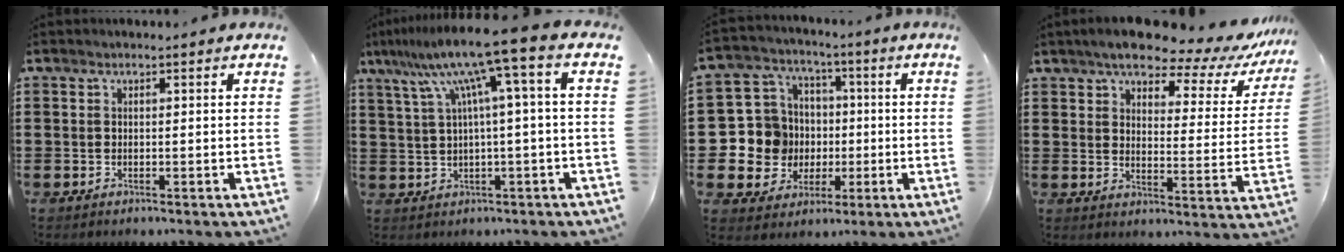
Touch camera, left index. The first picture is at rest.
{"total": 8.5, "force": [3.3, -1.1, 7.8], "torque": [-0.166, -0.029, 0.044]}
{"total": 9.5, "force": [-0.5, 9.4, 1.4], "torque": [-0.089, 0.001, -0.002]}
{"total": 7.4, "force": [6.5, 1.5, 3.1], "torque": [-0.078, -0.038, 0.110]}